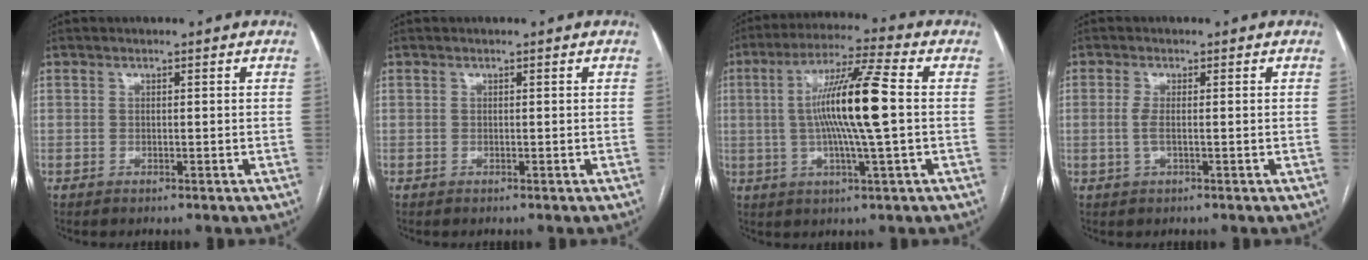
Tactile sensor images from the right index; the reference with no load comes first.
{"total": 0.0}
{"total": 13.0, "force": [0.4, -0.2, 13.0], "torque": [-0.245, 0.007, 0.003]}
{"total": 2.1, "force": [-0.3, 0.3, 2.1], "torque": [-0.051, -0.002, -0.007]}